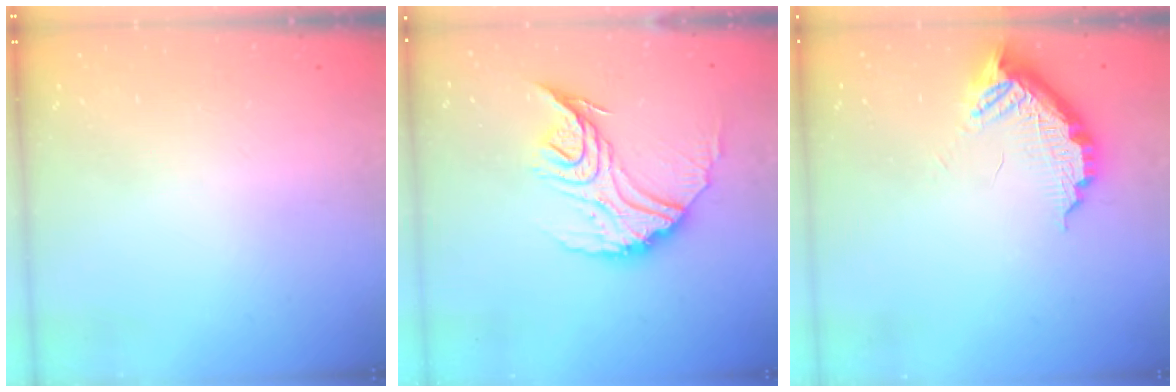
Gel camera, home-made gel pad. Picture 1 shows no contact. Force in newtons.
{"total": 16.7, "press": 16.6, "slide": 1.5}
{"total": 11.4, "press": 11.4, "slide": 0.6}